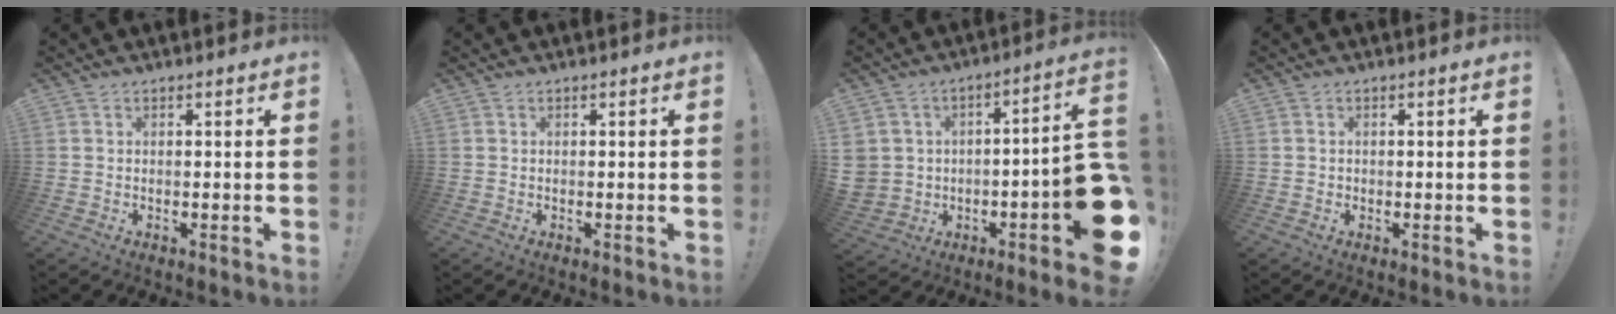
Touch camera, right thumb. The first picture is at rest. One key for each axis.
{"total": 0.0}
{"total": 10.9, "fx": -3.0, "fy": 7.0, "fz": 7.8, "tx": -0.111, "ty": 0.022, "tz": -0.045}
{"total": 0.9, "fx": -0.2, "fy": 0.9, "fz": 0.2, "tx": -0.010, "ty": 0.006, "tz": -0.002}